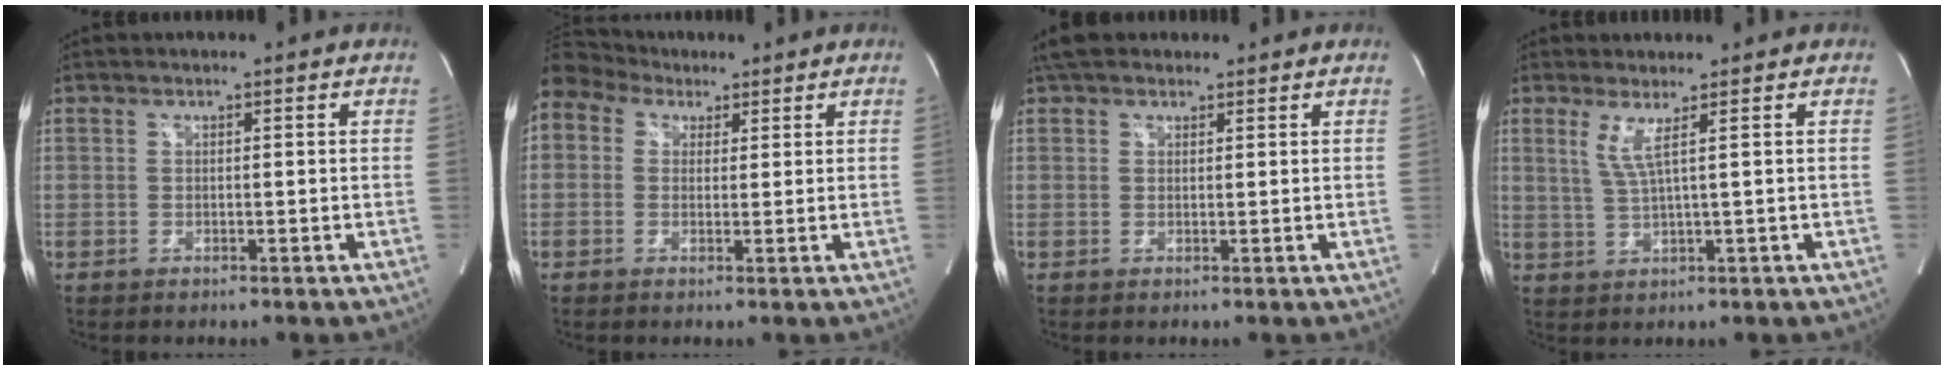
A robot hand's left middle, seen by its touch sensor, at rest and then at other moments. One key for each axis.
{"total": 14.1, "fx": 8.1, "fy": 10.1, "fz": 5.6, "tx": -0.171, "ty": 0.084, "tz": 0.154}
{"total": 5.1, "fx": 4.1, "fy": 2.4, "fz": 1.7, "tx": -0.026, "ty": 0.032, "tz": 0.071}
{"total": 3.3, "fx": 1.4, "fy": -0.9, "fz": 2.9, "tx": -0.065, "ty": -0.008, "tz": 0.034}